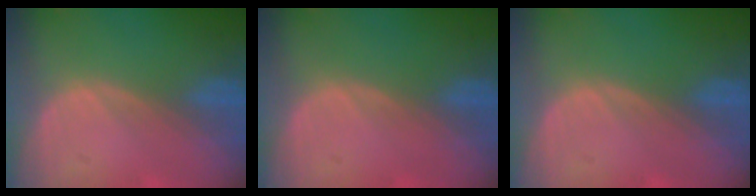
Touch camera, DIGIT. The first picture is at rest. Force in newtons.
{"total": 0.0}
{"total": 0.0}